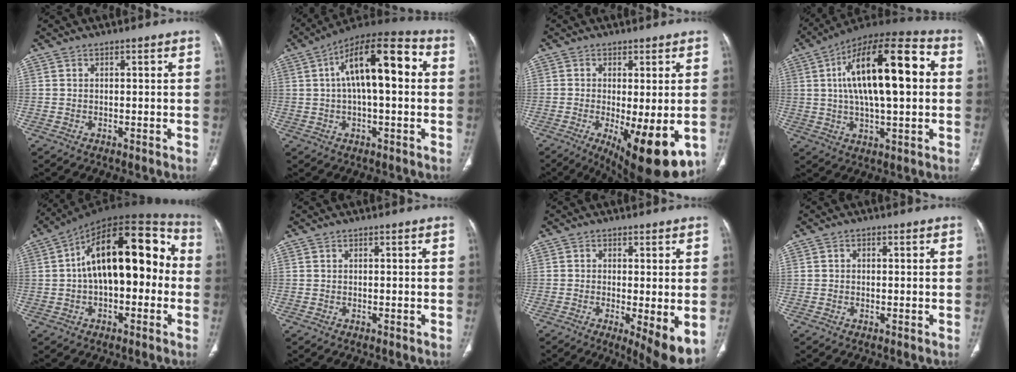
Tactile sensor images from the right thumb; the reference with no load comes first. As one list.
[{"total": 17.3, "force": [3.1, 6.7, 15.7], "torque": [-0.242, 0.035, 0.039]}, {"total": 14.4, "force": [-4.3, 4.6, 12.9], "torque": [-0.167, -0.023, -0.049]}, {"total": 22.8, "force": [3.7, 8.7, 20.8], "torque": [-0.336, 0.024, 0.051]}, {"total": 22.5, "force": [1.0, 11.5, 19.3], "torque": [-0.278, 0.053, 0.002]}, {"total": 0.0}, {"total": 8.4, "force": [-2.0, 2.1, 7.9], "torque": [-0.118, -0.024, -0.029]}, {"total": 0.7, "force": [0.1, 0.6, 0.4], "torque": [-0.003, 0.002, -0.001]}]